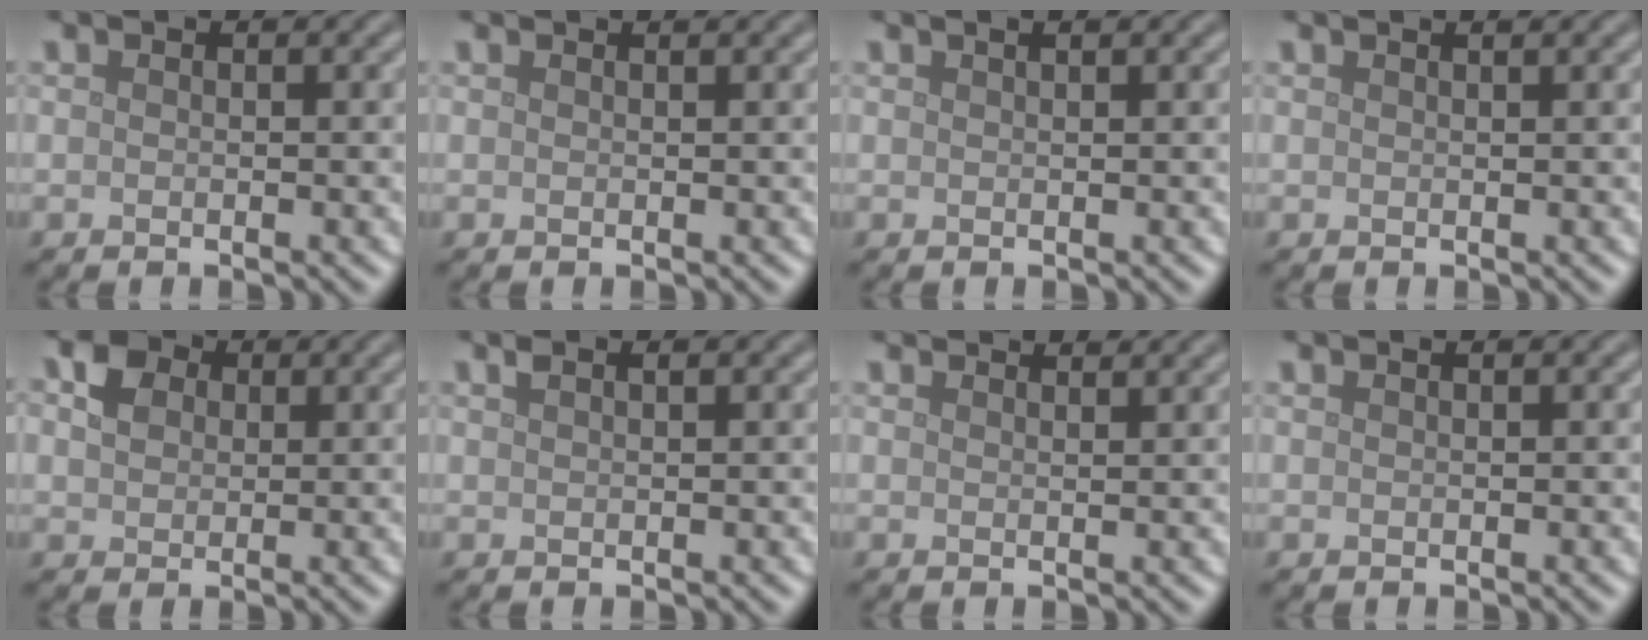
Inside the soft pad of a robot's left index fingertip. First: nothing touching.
{"total": 1.1, "force": [0.9, 0.3, 0.5], "torque": [-0.005, -0.001, 0.004]}
{"total": 1.2, "force": [0.8, 0.4, 0.8], "torque": [-0.005, -0.002, 0.005]}
{"total": 1.4, "force": [1.0, 0.5, 0.8], "torque": [-0.005, 0.001, 0.002]}
{"total": 3.1, "force": [1.0, 2.5, 1.6], "torque": [-0.035, 0.005, 0.013]}
{"total": 1.2, "force": [0.8, 0.3, 0.7], "torque": [-0.014, 0.005, 0.014]}
{"total": 3.0, "force": [2.8, 0.6, 1.1], "torque": [-0.006, 0.007, 0.019]}
{"total": 0.5, "force": [0.4, 0.1, 0.3], "torque": [-0.004, 0.002, 0.005]}